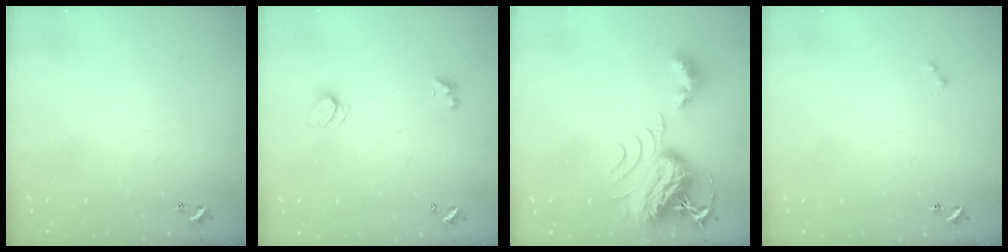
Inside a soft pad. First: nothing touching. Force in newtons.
{"total": 2.5, "press": 2.4, "slide": 0.6}
{"total": 8.2, "press": 8.1, "slide": 1.2}
{"total": 0.0}